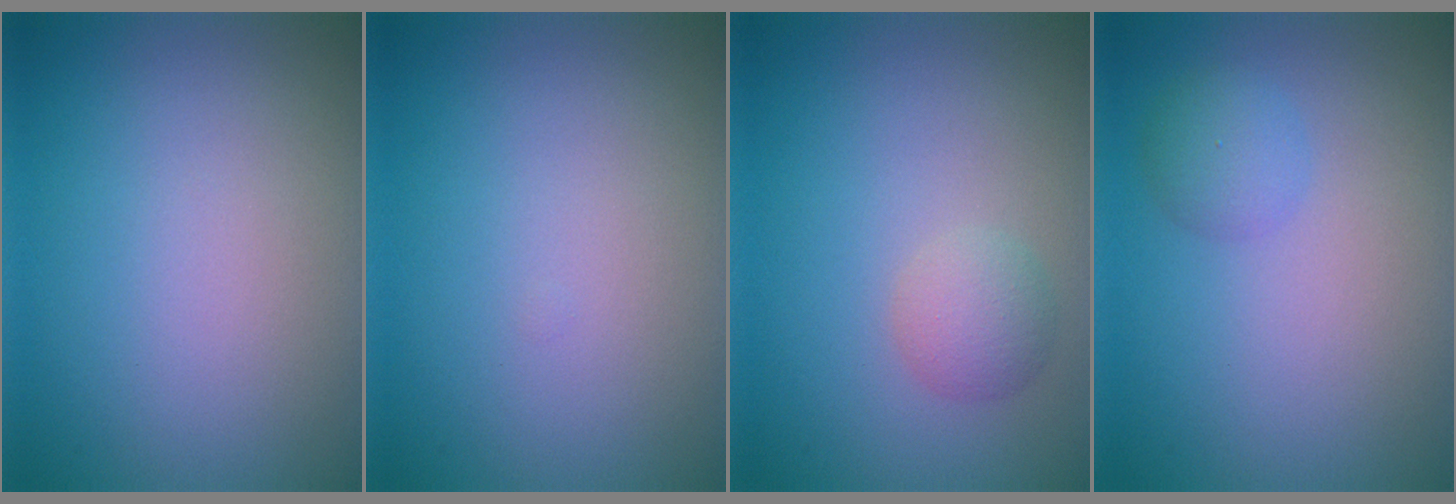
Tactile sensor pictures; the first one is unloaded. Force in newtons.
{"total": 0.0}
{"total": 2.0, "press": 2.0, "slide": 0.1}
{"total": 2.0, "press": 2.0, "slide": 0.0}